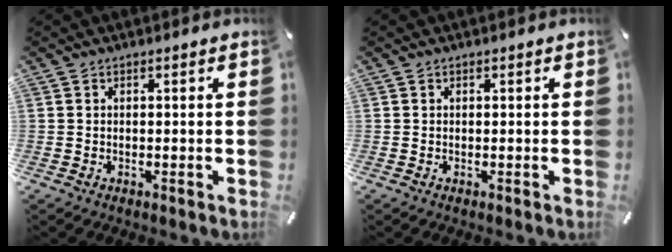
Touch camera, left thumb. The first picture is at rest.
{"total": 0.0}